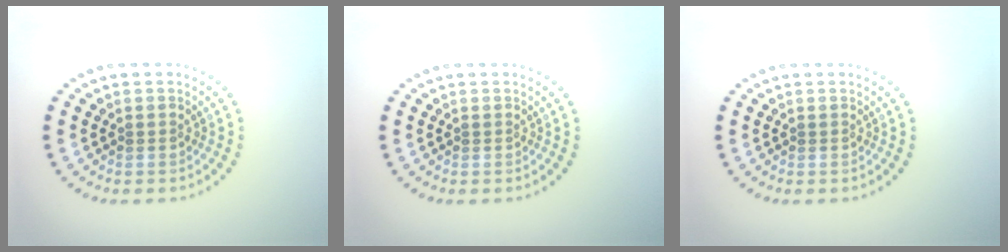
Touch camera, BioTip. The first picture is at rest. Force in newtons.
{"total": 0.0}
{"total": 0.0}